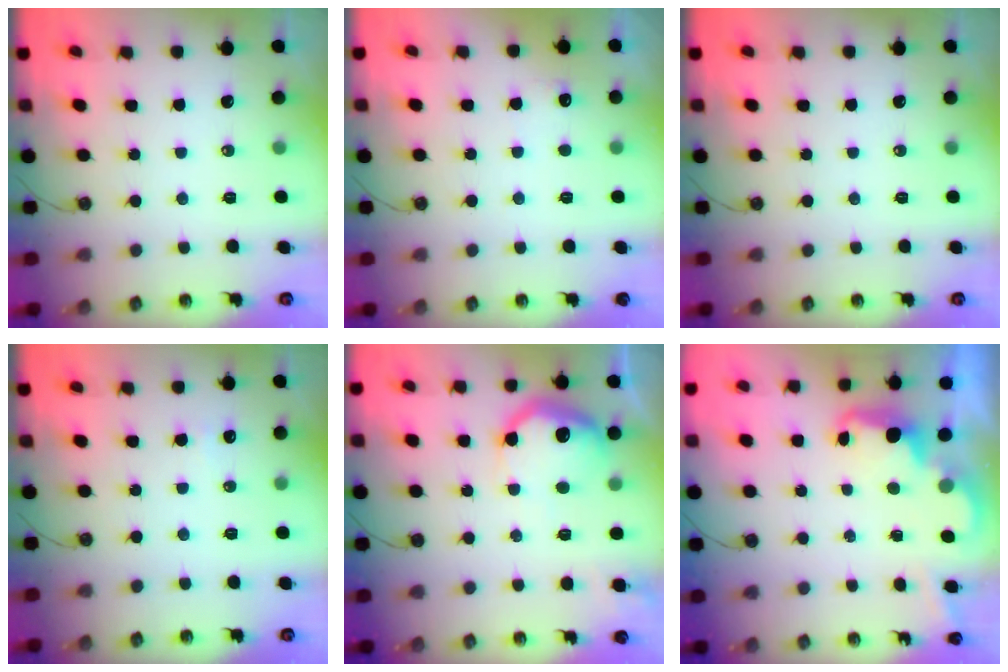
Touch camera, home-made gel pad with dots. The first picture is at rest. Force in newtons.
{"total": 4.6, "press": 4.4, "slide": 1.2}
{"total": 0.0}
{"total": 4.9, "press": 4.8, "slide": 1.0}
{"total": 14.9, "press": 14.9, "slide": 1.0}
{"total": 2.4, "press": 2.3, "slide": 0.5}